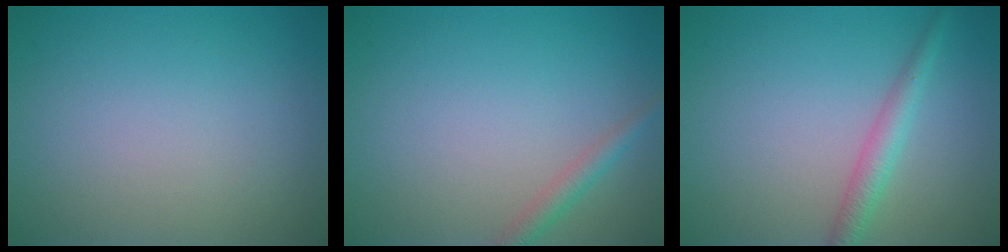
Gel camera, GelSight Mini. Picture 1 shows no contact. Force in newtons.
{"total": 1.7, "press": 1.7, "slide": 0.1}
{"total": 2.2, "press": 2.2, "slide": 0.2}